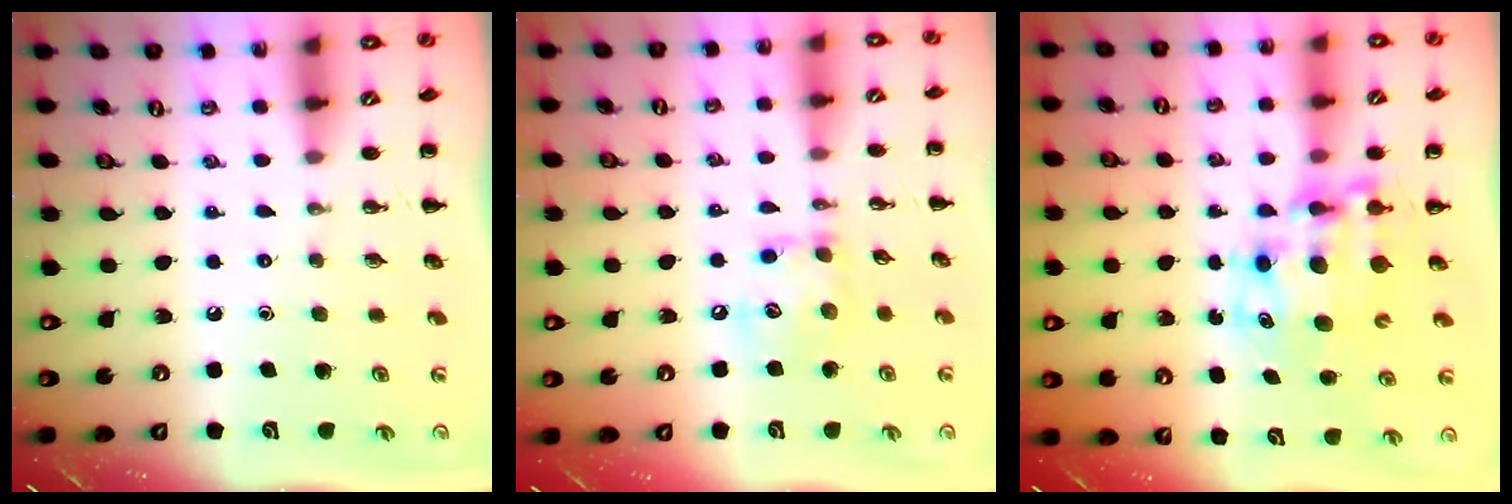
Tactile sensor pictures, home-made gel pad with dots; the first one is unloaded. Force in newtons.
{"total": 10.1, "press": 10.1, "slide": 0.4}
{"total": 8.5, "press": 8.2, "slide": 2.3}